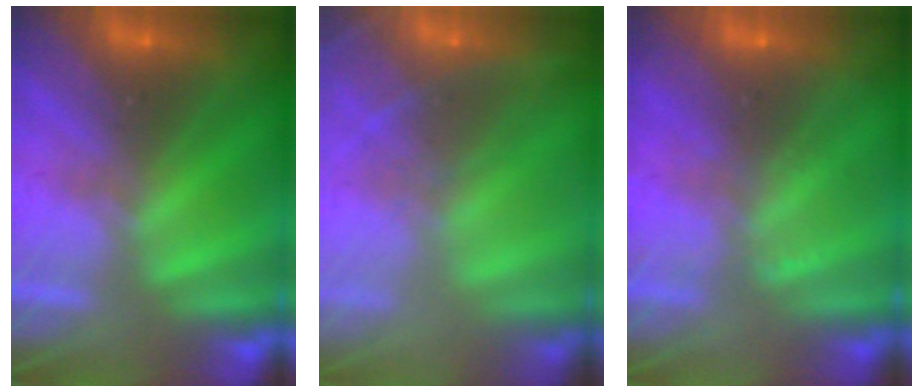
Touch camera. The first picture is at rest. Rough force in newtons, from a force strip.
{"total": 5.7}
{"total": 1.8}